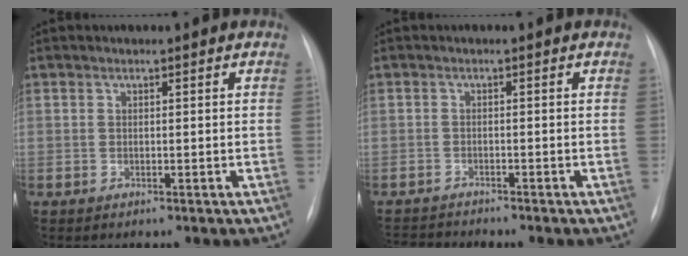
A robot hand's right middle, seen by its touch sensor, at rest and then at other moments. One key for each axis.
{"total": 3.9, "fx": -3.8, "fy": -0.8, "fz": 0.3, "tx": -0.005, "ty": -0.016, "tz": -0.062}